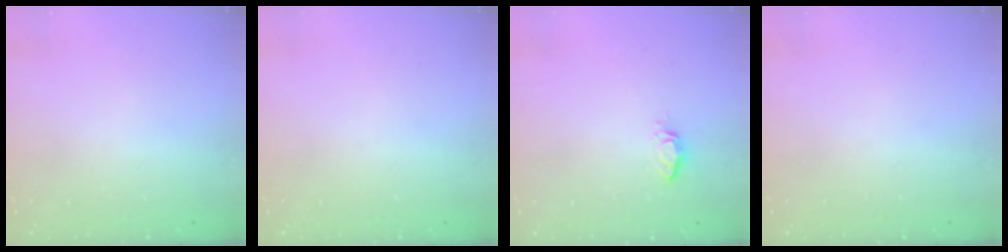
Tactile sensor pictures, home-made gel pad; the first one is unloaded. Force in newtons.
{"total": 0.0}
{"total": 2.8, "press": 2.8, "slide": 0.4}
{"total": 0.0}